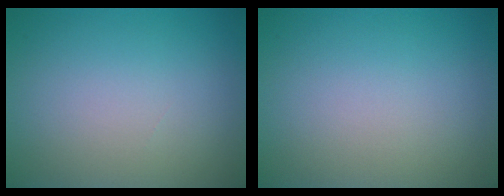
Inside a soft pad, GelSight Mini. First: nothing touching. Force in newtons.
{"total": 0.0}